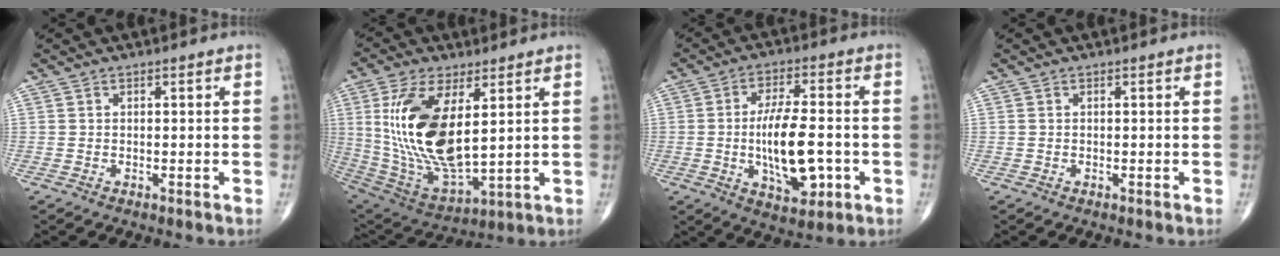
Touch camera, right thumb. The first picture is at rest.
{"total": 19.8, "force": [4.2, 8.9, 17.2], "torque": [-0.344, -0.026, 0.094]}
{"total": 13.3, "force": [-2.1, 5.5, 11.9], "torque": [-0.196, 0.007, -0.028]}
{"total": 0.0}